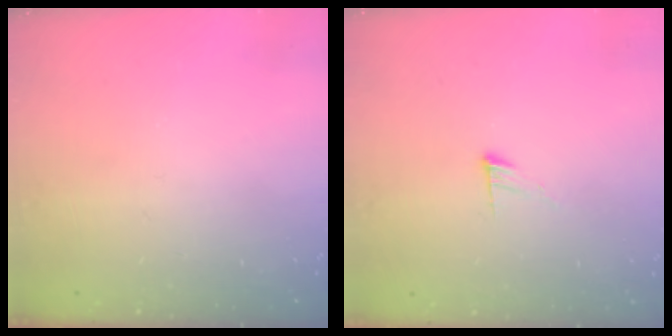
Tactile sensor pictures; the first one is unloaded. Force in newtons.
{"total": 4.5, "press": 4.5, "slide": 0.4}